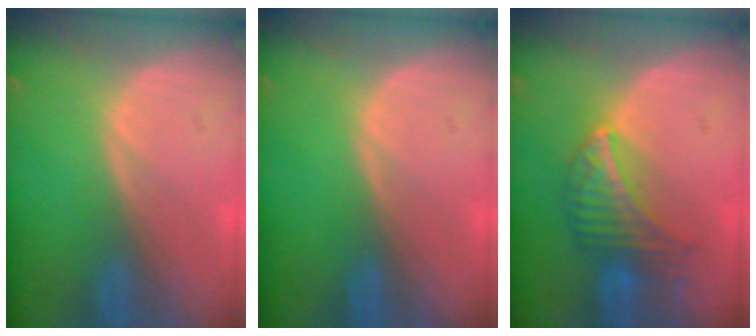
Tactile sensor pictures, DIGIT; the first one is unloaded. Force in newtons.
{"total": 0.0}
{"total": 6.6, "press": 6.5, "slide": 1.0}